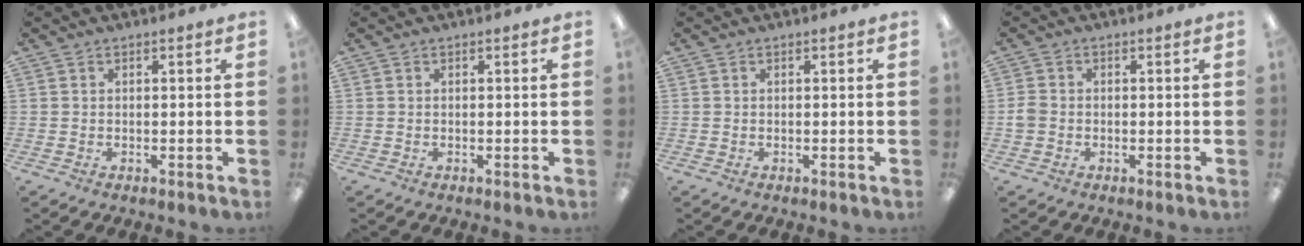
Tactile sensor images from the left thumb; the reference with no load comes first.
{"total": 0.0}
{"total": 0.0}
{"total": 2.3, "force": [-0.6, 2.0, 1.1], "torque": [-0.018, 0.005, -0.012]}